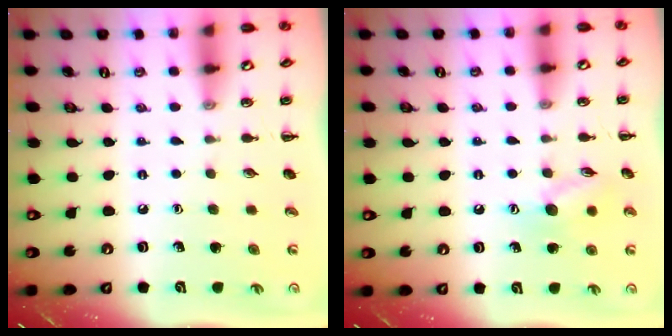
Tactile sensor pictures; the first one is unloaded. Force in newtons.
{"total": 9.2, "press": 9.1, "slide": 1.0}